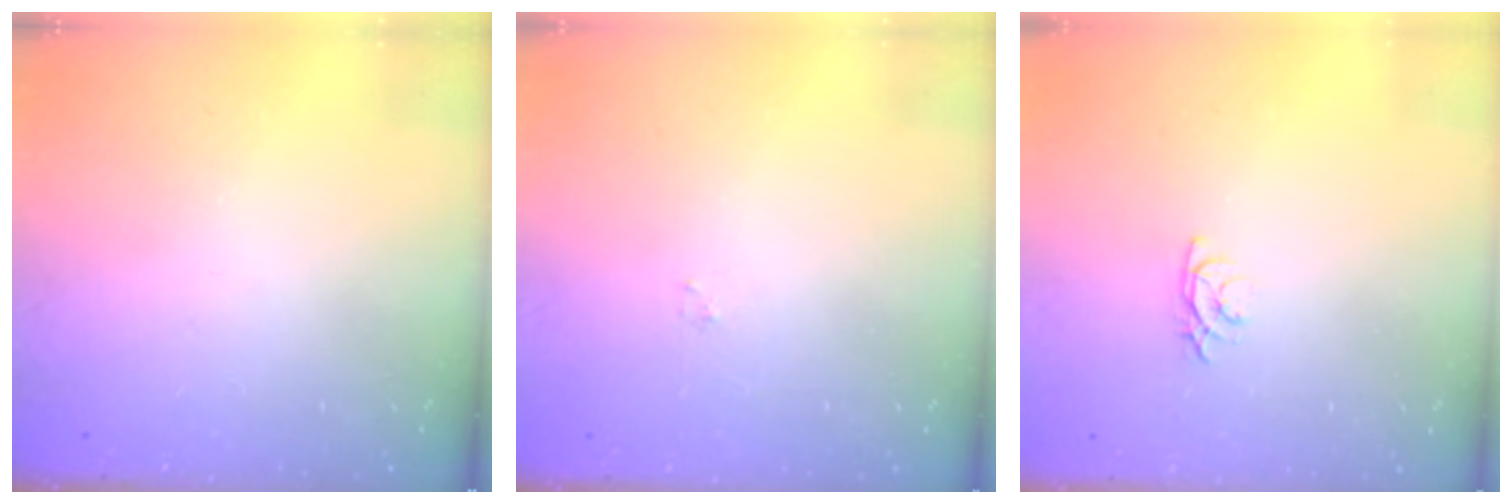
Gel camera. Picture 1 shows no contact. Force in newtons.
{"total": 0.8, "press": 0.8, "slide": 0.2}
{"total": 3.0, "press": 3.0, "slide": 0.5}